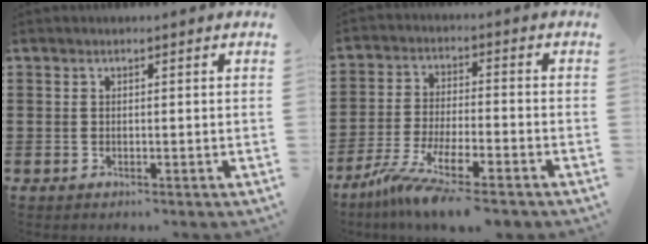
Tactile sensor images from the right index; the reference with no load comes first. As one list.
[{"total": 8.3, "force": [-6.9, 0.6, 4.6], "torque": [-0.103, -0.009, -0.136]}]